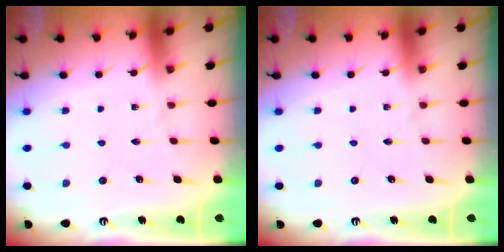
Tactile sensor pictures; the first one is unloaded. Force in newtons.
{"total": 0.0}